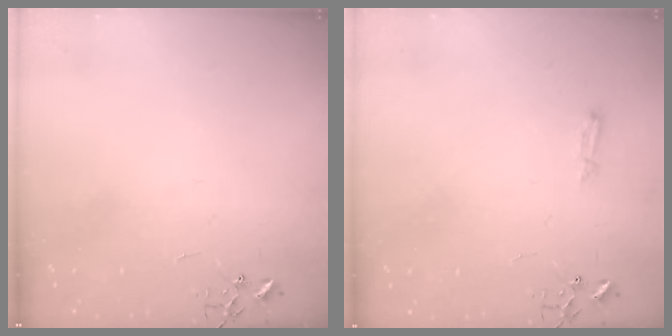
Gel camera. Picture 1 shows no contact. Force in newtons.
{"total": 4.8, "press": 4.8, "slide": 0.5}